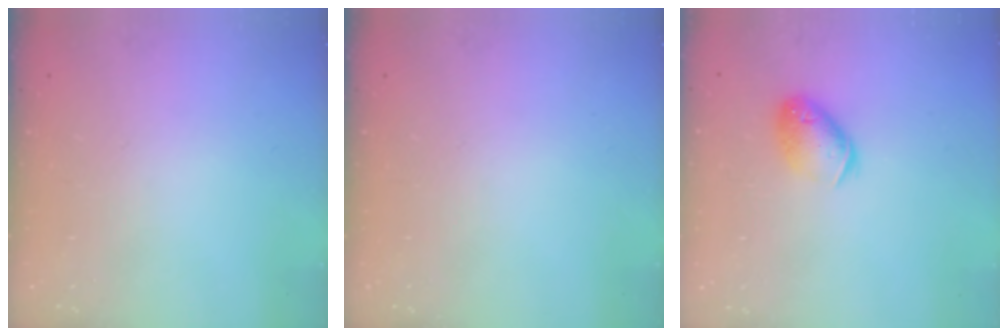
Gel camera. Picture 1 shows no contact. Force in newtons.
{"total": 0.0}
{"total": 11.7, "press": 11.6, "slide": 1.9}